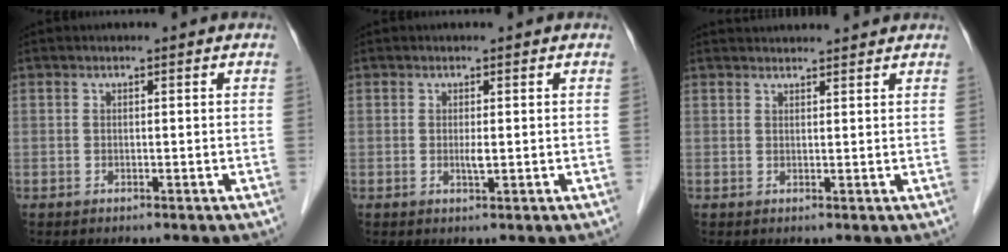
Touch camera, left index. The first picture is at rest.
{"total": 1.1, "force": [0.0, 0.1, 1.1], "torque": [-0.024, -0.003, 0.003]}
{"total": 5.9, "force": [5.8, 0.2, 1.1], "torque": [-0.015, 0.031, 0.072]}